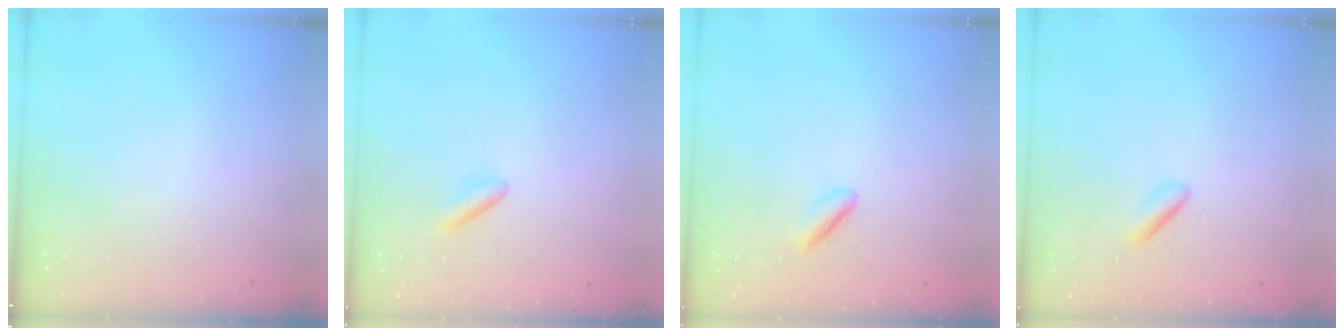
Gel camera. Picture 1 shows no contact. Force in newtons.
{"total": 3.7, "press": 3.4, "slide": 1.4}
{"total": 2.1, "press": 1.9, "slide": 0.8}
{"total": 1.8, "press": 1.5, "slide": 0.9}